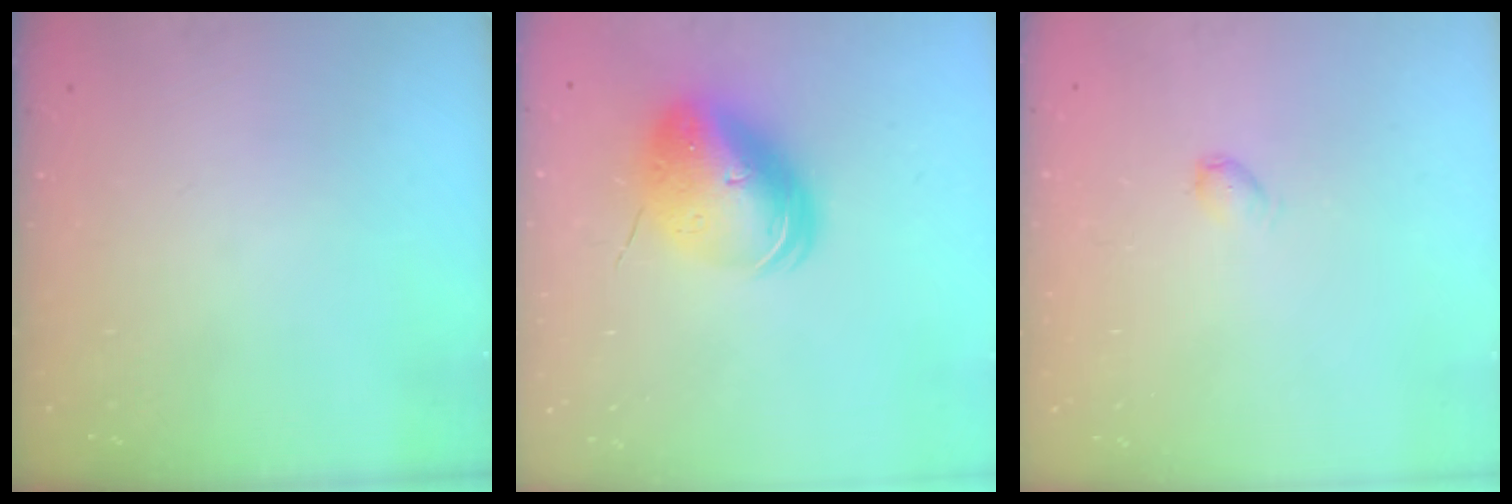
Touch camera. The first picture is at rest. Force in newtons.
{"total": 14.3, "press": 14.1, "slide": 2.6}
{"total": 3.1, "press": 3.1, "slide": 0.4}